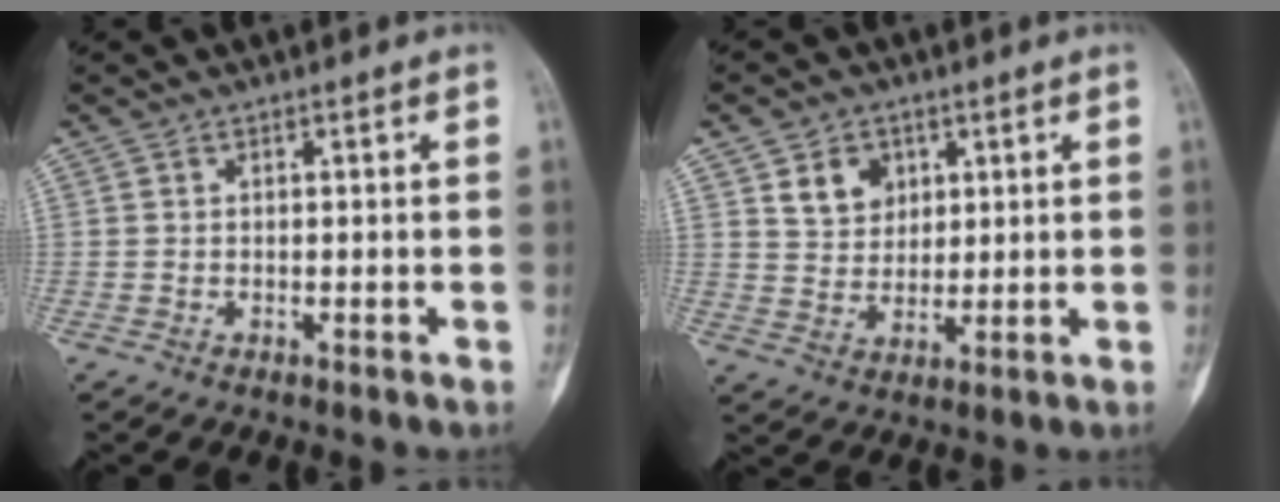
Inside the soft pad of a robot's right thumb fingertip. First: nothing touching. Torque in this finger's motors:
{"motor_torque": [-0.22, 0.27, 0.07, -0.02, 0.01]}